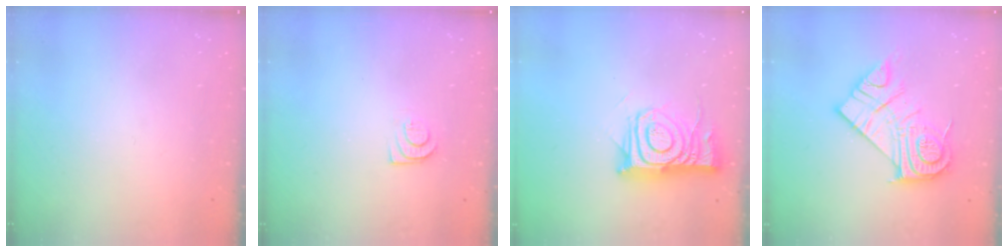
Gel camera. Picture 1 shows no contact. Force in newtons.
{"total": 7.9, "press": 7.8, "slide": 0.7}
{"total": 11.6, "press": 11.5, "slide": 1.0}
{"total": 18.1, "press": 18.0, "slide": 1.5}